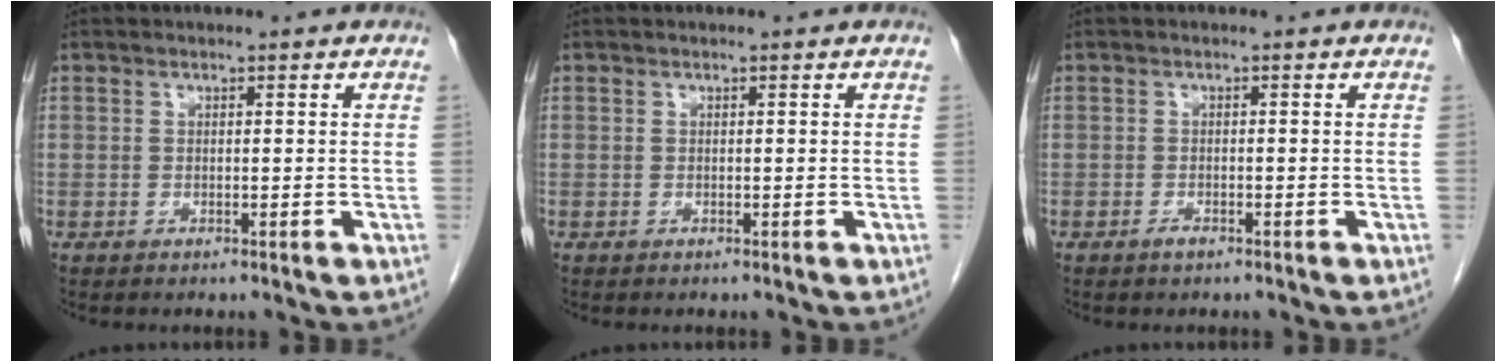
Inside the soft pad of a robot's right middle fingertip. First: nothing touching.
{"total": 0.0}
{"total": 0.9, "force": [-0.7, 0.3, 0.5], "torque": [-0.011, 0.001, -0.010]}